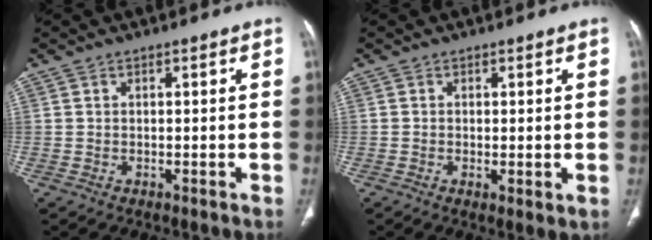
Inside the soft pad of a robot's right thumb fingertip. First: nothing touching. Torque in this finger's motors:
{"motor_torque": [-0.31, 0.12, -0.34, -0.25, 0.02]}